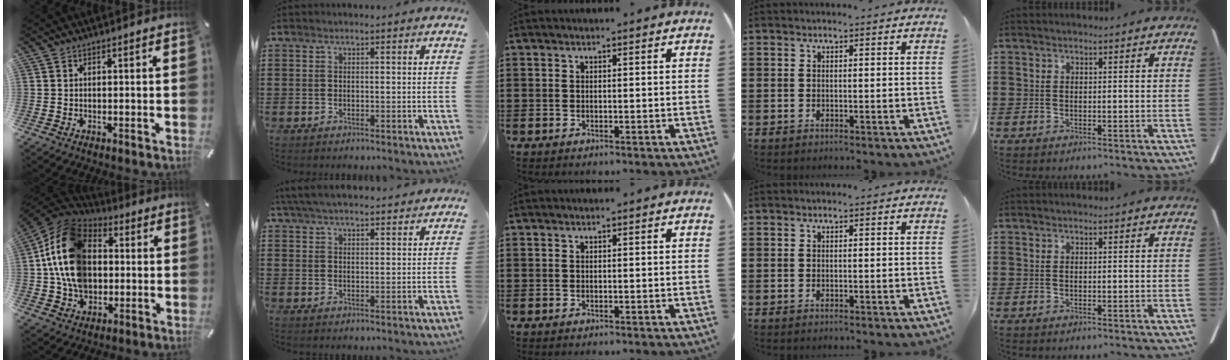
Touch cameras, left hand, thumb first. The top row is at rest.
{"thumb": {"total": 17.3, "force": [0.4, 13.6, 10.7], "torque": [-0.241, 0.011, 0.007]}, "index": {"total": 5.0, "force": [4.7, 0.5, 1.7], "torque": [-0.047, -0.009, 0.086]}}